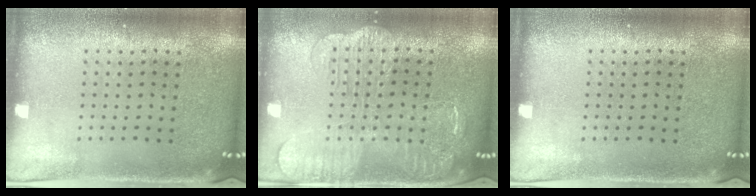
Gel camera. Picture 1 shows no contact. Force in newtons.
{"total": 2.2, "press": 2.1, "slide": 0.4}
{"total": 0.0}